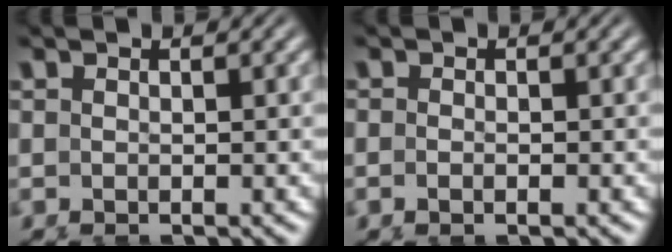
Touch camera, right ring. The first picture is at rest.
{"total": 1.1, "force": [-0.5, 0.8, 0.5], "torque": [-0.020, -0.002, -0.016]}